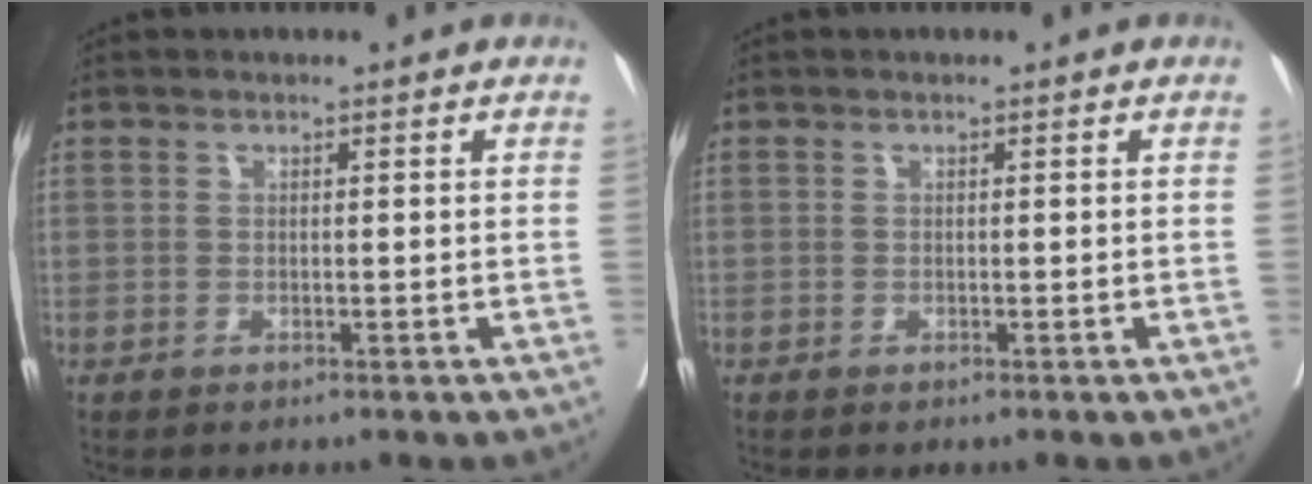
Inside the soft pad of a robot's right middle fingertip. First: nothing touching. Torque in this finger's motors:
{"motor_torque": [0.36, -0.35, 0.01, -0.21]}